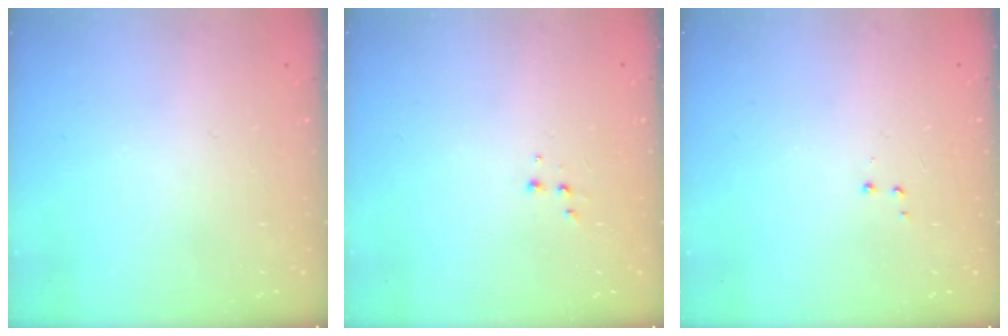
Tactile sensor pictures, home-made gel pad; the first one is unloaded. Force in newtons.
{"total": 1.9, "press": 1.9, "slide": 0.2}
{"total": 2.8, "press": 2.7, "slide": 0.5}